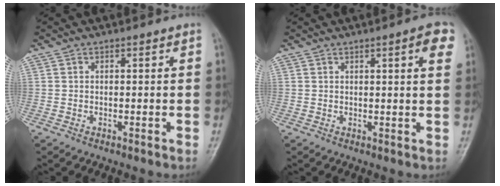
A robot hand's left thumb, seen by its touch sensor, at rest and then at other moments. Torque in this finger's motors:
{"motor_torque": [-0.01, 0.09, 0.04, -0.19, 0.02]}